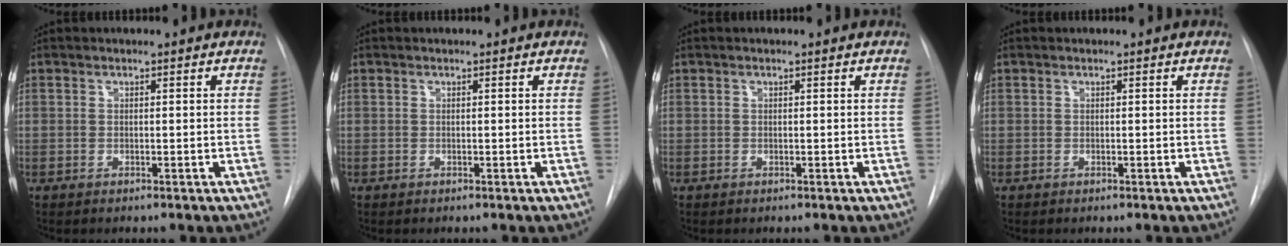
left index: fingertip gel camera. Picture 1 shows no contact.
{"total": 0.0}
{"total": 0.0}
{"total": 0.0}